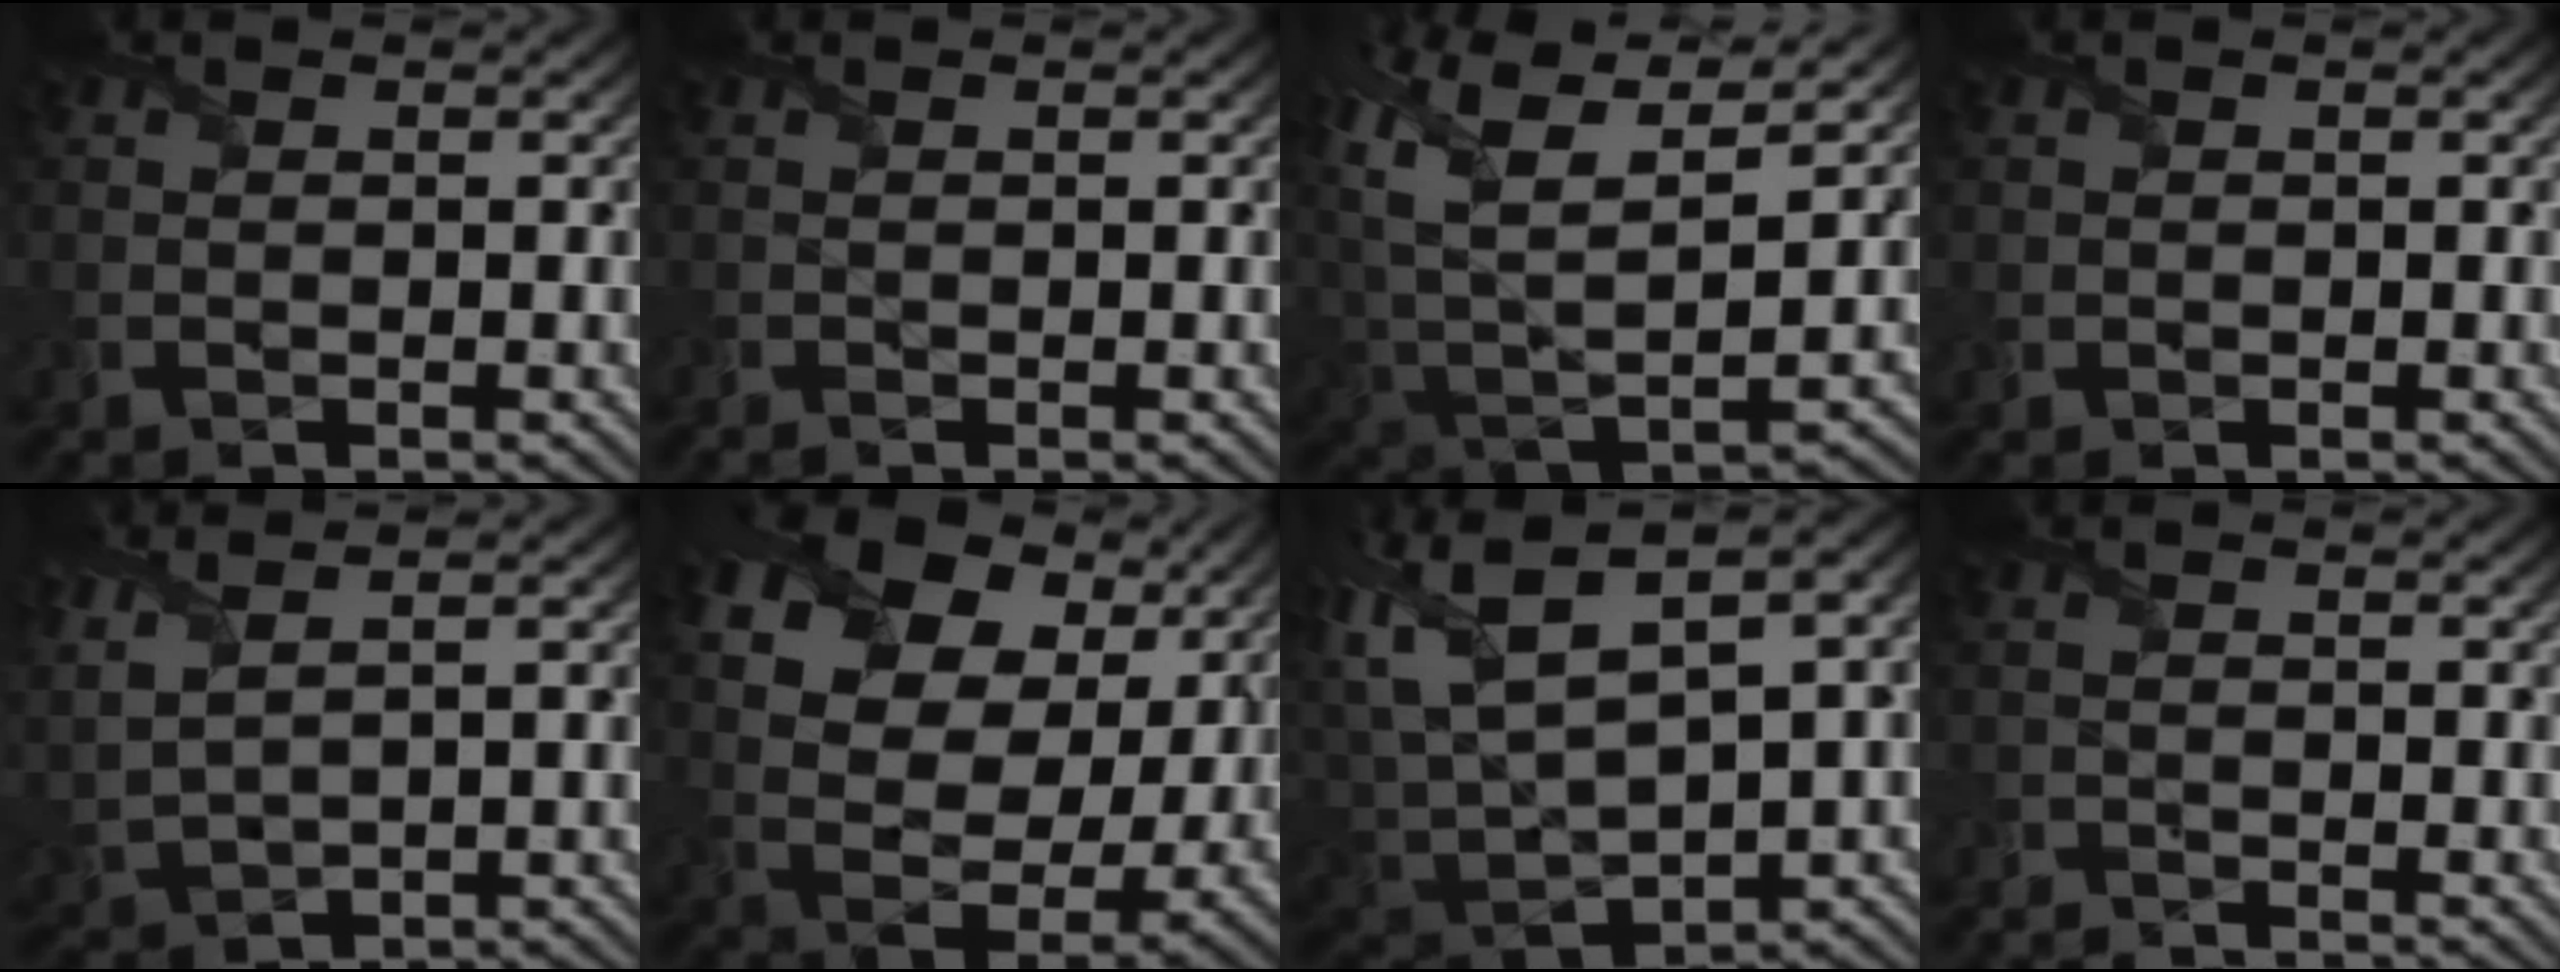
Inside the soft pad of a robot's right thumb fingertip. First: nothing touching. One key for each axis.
{"total": 0.5, "fx": -0.3, "fy": -0.1, "fz": 0.5, "tx": -0.013, "ty": -0.001, "tz": -0.004}
{"total": 16.1, "fx": 7.2, "fy": 8.7, "fz": 11.4, "tx": -0.282, "ty": 0.003, "tz": 0.148}
{"total": 0.6, "fx": 0.1, "fy": 0.6, "fz": -0.1, "tx": 0.000, "ty": -0.004, "tz": 0.000}
{"total": 6.9, "fx": 4.0, "fy": 2.4, "fz": 5.0, "tx": -0.170, "ty": 0.008, "tz": 0.089}
{"total": 19.5, "fx": 7.7, "fy": 12.5, "fz": 12.8, "tx": -0.283, "ty": 0.040, "tz": 0.153}
{"total": 14.5, "fx": 3.9, "fy": 7.4, "fz": 11.9, "tx": -0.268, "ty": 0.001, "tz": 0.098}
{"total": 2.4, "fx": -2.3, "fy": -0.5, "fz": -0.2, "tx": 0.001, "ty": -0.005, "tz": -0.052}